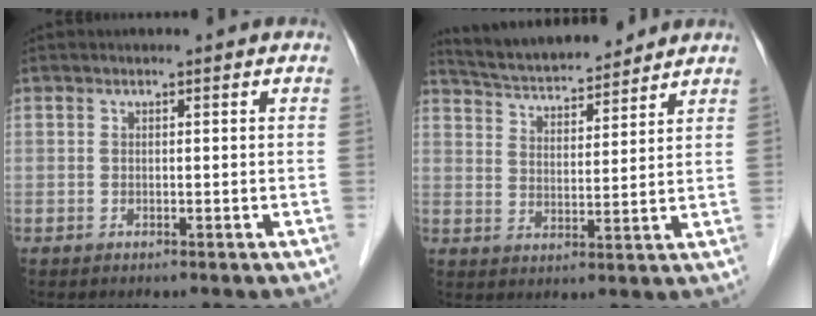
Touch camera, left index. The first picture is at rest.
{"total": 12.2, "force": [11.4, 1.9, 3.9], "torque": [-0.070, 0.018, 0.188]}